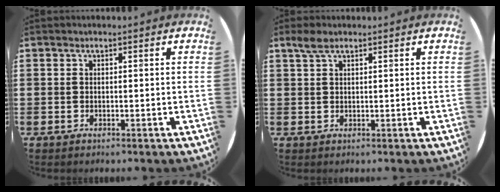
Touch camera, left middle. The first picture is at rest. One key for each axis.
{"total": 2.0, "fx": 1.4, "fy": 0.7, "fz": 1.2, "tx": -0.026, "ty": 0.005, "tz": 0.026}